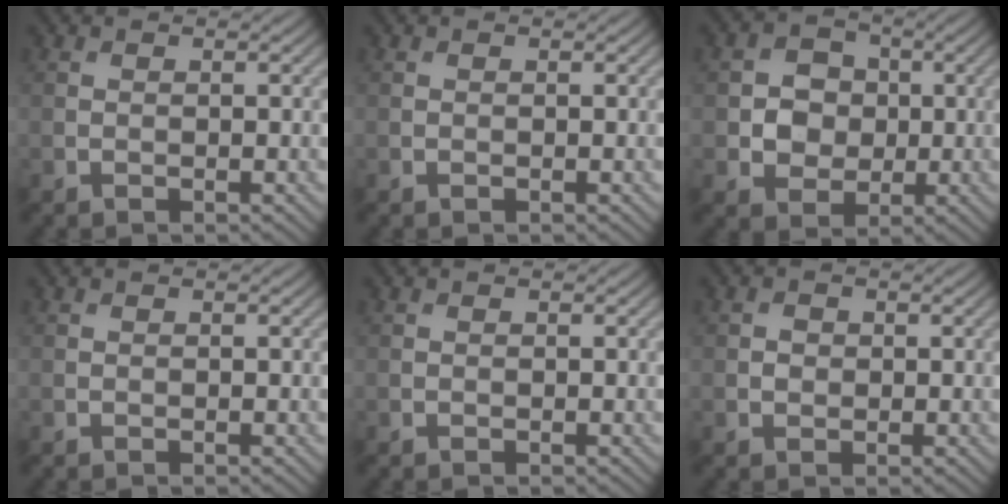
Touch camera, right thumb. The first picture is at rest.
{"total": 0.0}
{"total": 4.8, "force": [-0.1, 4.4, 2.1], "torque": [-0.039, 0.000, -0.018]}
{"total": 0.0}
{"total": 0.0}
{"total": 1.0, "force": [0.0, 0.9, 0.4], "torque": [-0.007, -0.001, -0.003]}